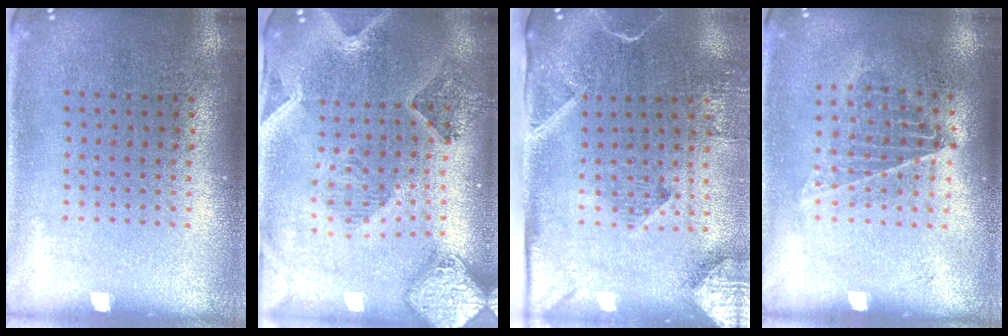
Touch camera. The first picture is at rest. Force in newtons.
{"total": 1.8, "press": 1.7, "slide": 0.5}
{"total": 3.0, "press": 2.2, "slide": 2.1}
{"total": 1.0, "press": 1.0, "slide": 0.1}